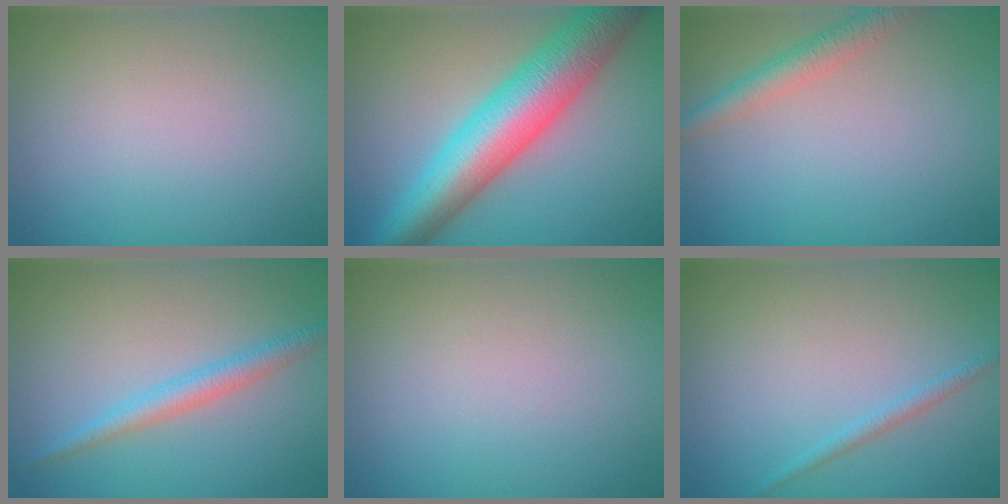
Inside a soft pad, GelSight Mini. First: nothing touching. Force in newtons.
{"total": 10.0, "press": 10.0, "slide": 0.1}
{"total": 2.7, "press": 2.7, "slide": 0.1}
{"total": 2.4, "press": 2.4, "slide": 0.1}
{"total": 0.0}
{"total": 1.1, "press": 1.1, "slide": 0.1}